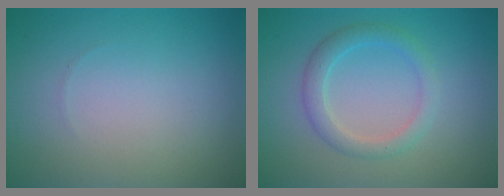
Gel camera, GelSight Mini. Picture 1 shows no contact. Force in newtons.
{"total": 2.5, "press": 2.5, "slide": 0.1}